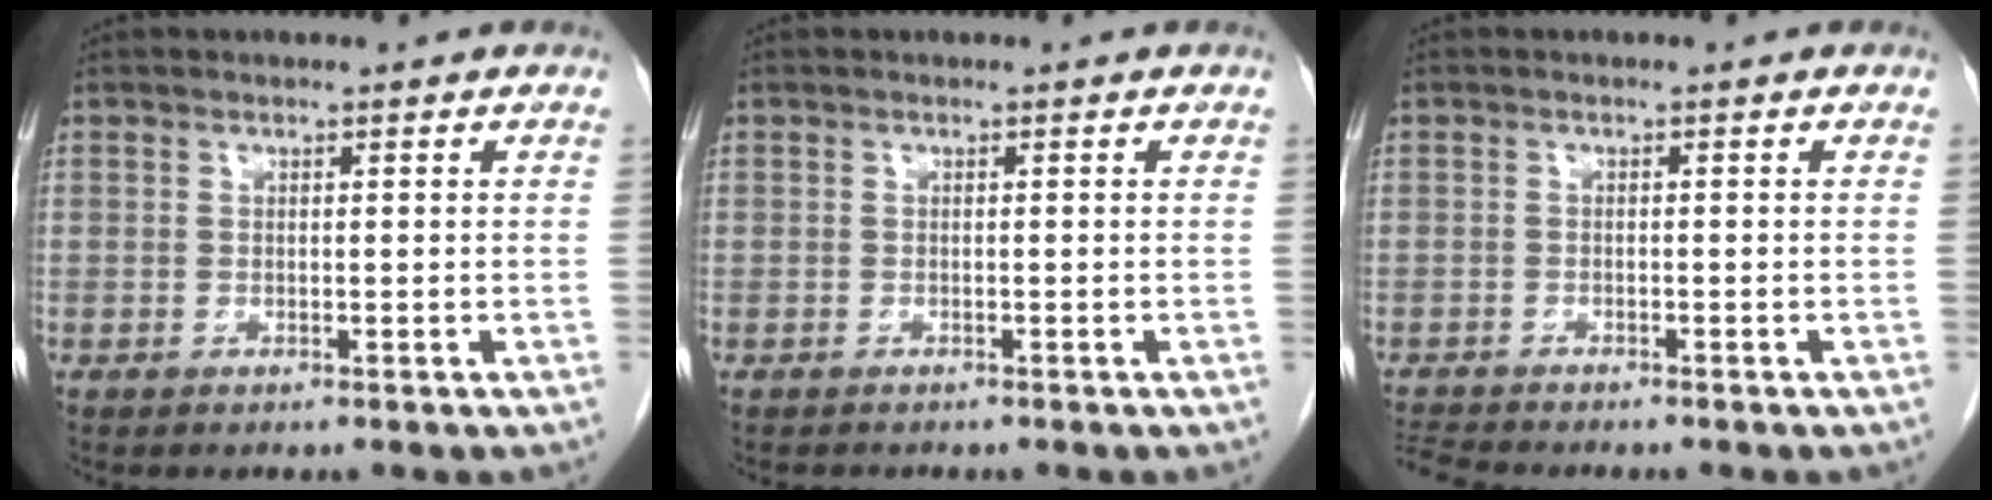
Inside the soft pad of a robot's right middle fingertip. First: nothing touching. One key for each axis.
{"total": 0.9, "fx": -0.9, "fy": 0.2, "fz": 0.1, "tx": -0.011, "ty": -0.004, "tz": -0.013}
{"total": 3.1, "fx": -3.1, "fy": -0.4, "fz": 0.4, "tx": -0.014, "ty": -0.018, "tz": -0.056}